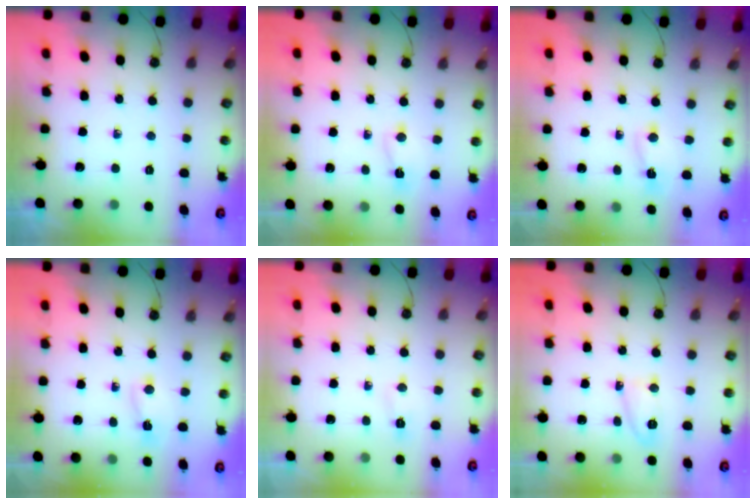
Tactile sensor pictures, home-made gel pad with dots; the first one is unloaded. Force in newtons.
{"total": 2.8, "press": 2.7, "slide": 0.5}
{"total": 2.9, "press": 2.8, "slide": 0.7}
{"total": 2.9, "press": 2.8, "slide": 0.7}
{"total": 4.8, "press": 4.8, "slide": 0.7}
{"total": 5.1, "press": 5.1, "slide": 0.8}